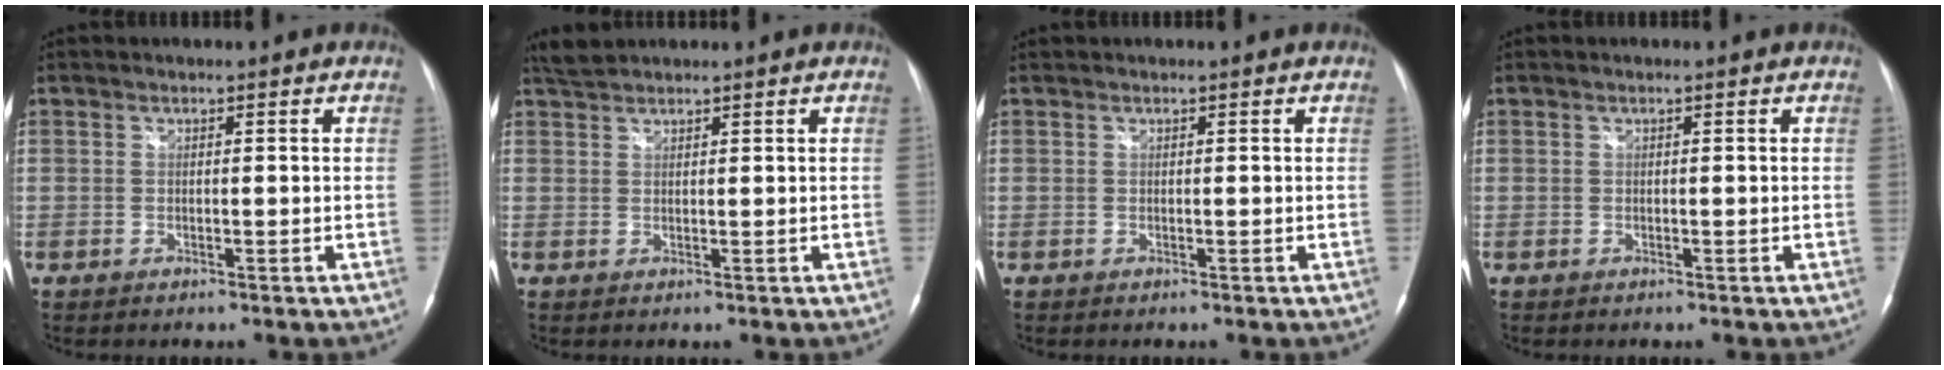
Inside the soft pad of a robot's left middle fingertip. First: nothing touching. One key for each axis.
{"total": 2.2, "fx": 2.2, "fy": 0.2, "fz": 0.4, "tx": -0.014, "ty": 0.012, "tz": 0.045}
{"total": 0.0}
{"total": 0.0}